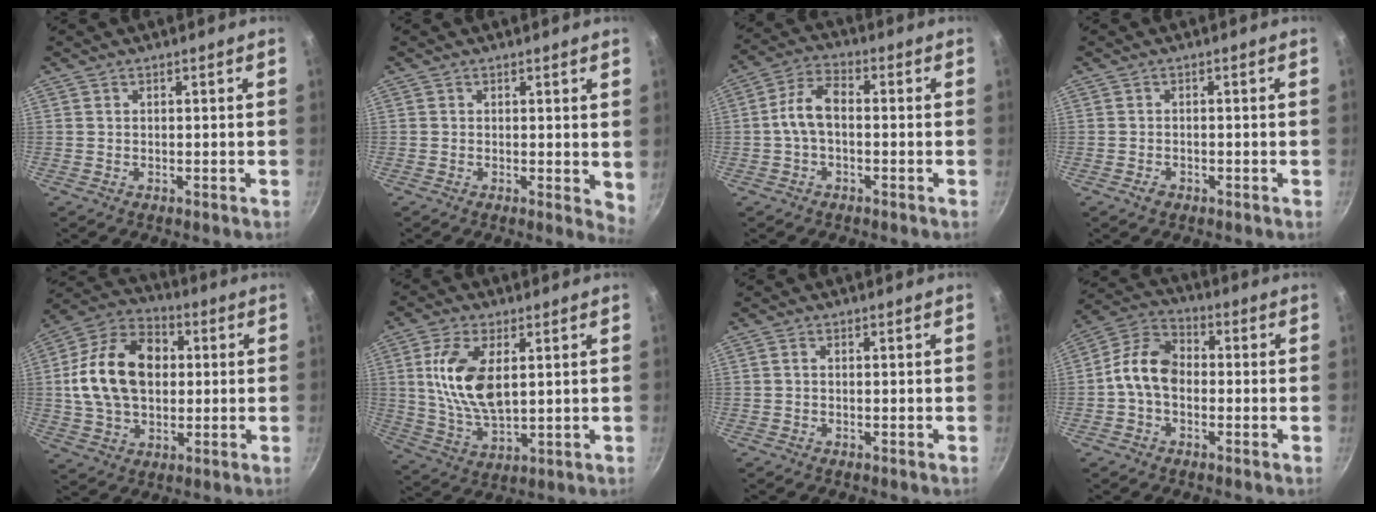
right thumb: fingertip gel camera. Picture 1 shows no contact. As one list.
[{"total": 3.3, "force": [0.6, 1.7, 2.8], "torque": [-0.028, -0.005, 0.006]}, {"total": 7.0, "force": [-0.8, 4.0, 5.7], "torque": [-0.108, 0.034, -0.023]}, {"total": 1.6, "force": [-1.0, 1.0, 0.8], "torque": [-0.017, 0.008, -0.016]}, {"total": 18.4, "force": [1.8, 12.9, 13.0], "torque": [-0.207, 0.024, 0.019]}, {"total": 12.9, "force": [2.8, 6.5, 10.8], "torque": [-0.204, -0.012, 0.060]}, {"total": 0.7, "force": [0.0, 0.4, 0.6], "torque": [-0.012, 0.004, 0.000]}, {"total": 9.5, "force": [-1.0, 6.6, 6.8], "torque": [-0.109, 0.032, -0.040]}]